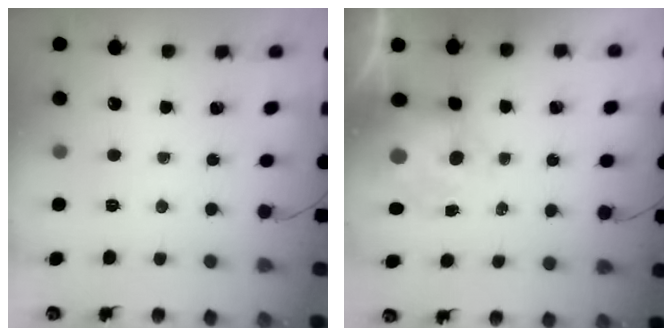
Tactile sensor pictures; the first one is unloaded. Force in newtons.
{"total": 8.2, "press": 8.0, "slide": 1.8}